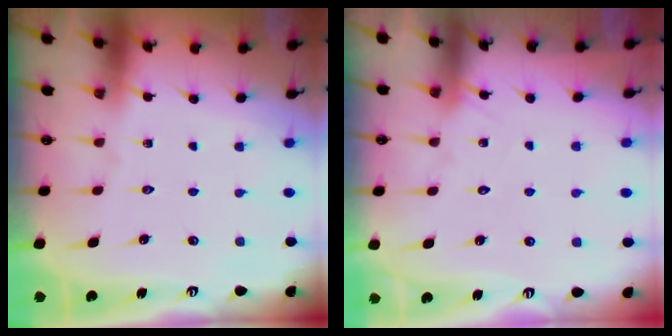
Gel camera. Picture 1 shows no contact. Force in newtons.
{"total": 5.0, "press": 5.0, "slide": 0.5}